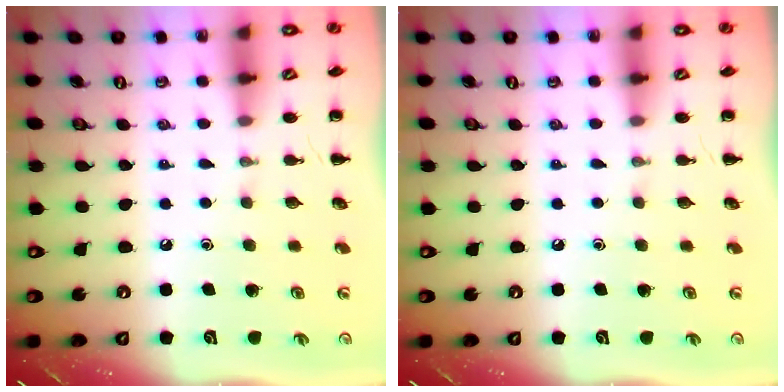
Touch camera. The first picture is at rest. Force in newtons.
{"total": 0.0}